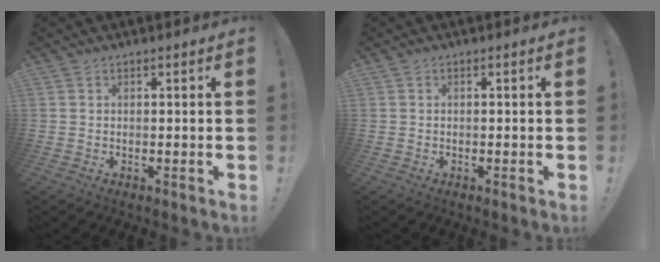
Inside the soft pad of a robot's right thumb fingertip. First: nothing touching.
{"total": 0.0}